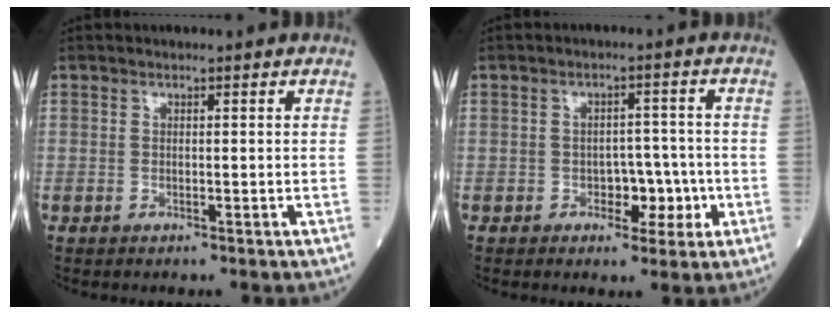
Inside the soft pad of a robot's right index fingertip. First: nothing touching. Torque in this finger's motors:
{"motor_torque": [0.10, -0.06, 0.03, 0.03]}